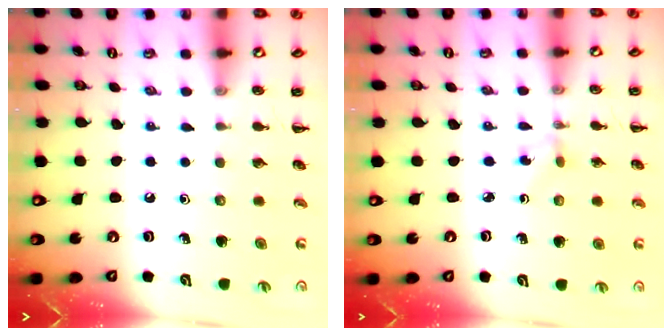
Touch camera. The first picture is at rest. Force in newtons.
{"total": 1.0, "press": 0.8, "slide": 0.6}